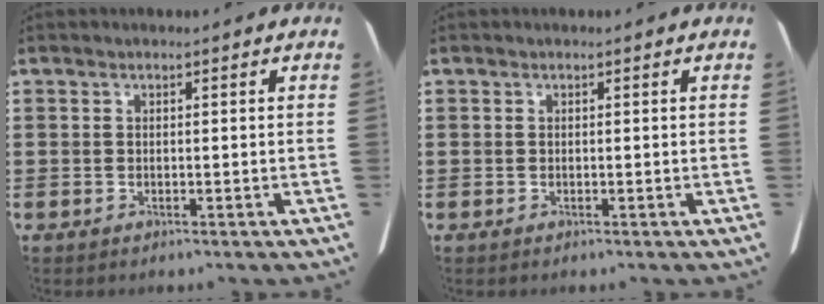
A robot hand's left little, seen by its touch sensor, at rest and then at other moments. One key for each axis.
{"total": 0.0}